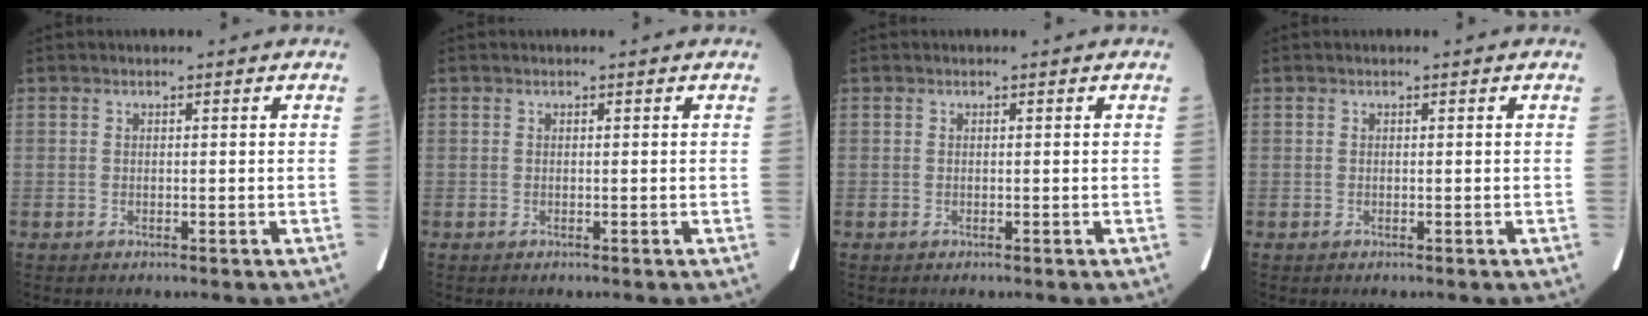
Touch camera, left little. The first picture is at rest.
{"total": 0.0}
{"total": 0.0}
{"total": 0.0}